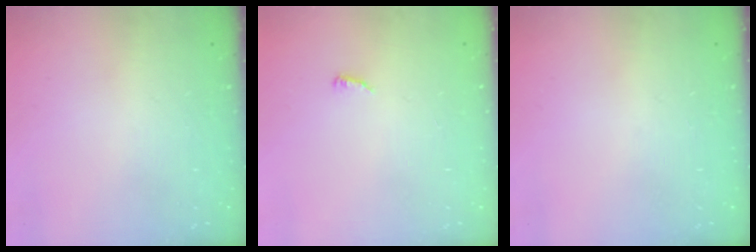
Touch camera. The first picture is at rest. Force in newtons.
{"total": 4.3, "press": 4.2, "slide": 0.6}
{"total": 0.0}